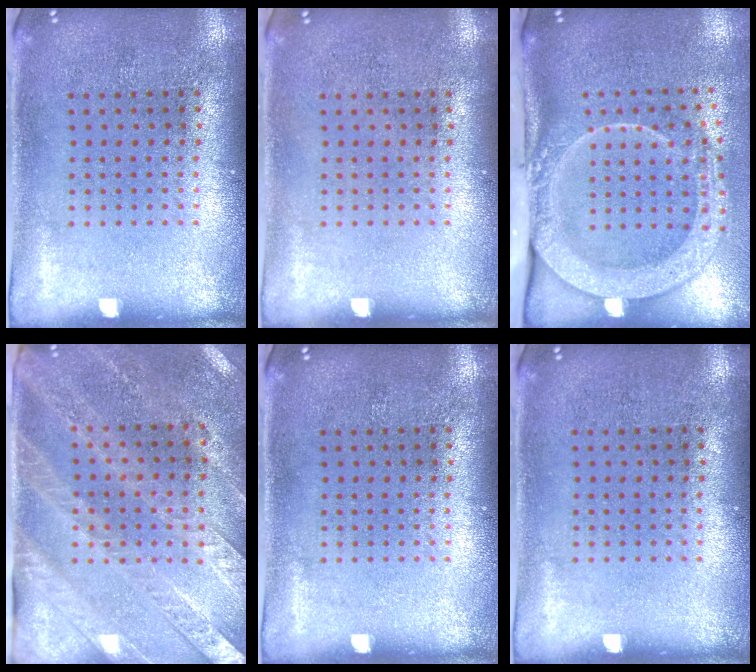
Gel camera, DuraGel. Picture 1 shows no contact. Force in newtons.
{"total": 0.0}
{"total": 2.8, "press": 2.1, "slide": 1.9}
{"total": 2.7, "press": 2.4, "slide": 1.2}
{"total": 0.0}
{"total": 0.0}